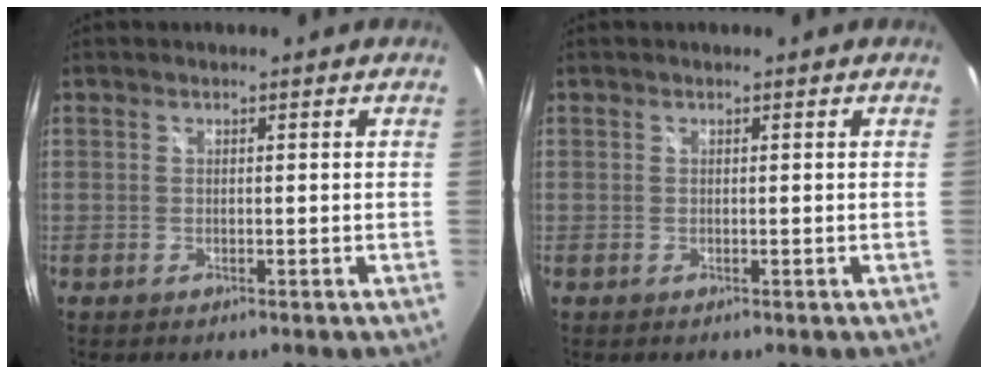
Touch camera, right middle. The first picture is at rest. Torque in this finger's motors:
{"motor_torque": [0.00, 0.00, 0.00, 0.00]}